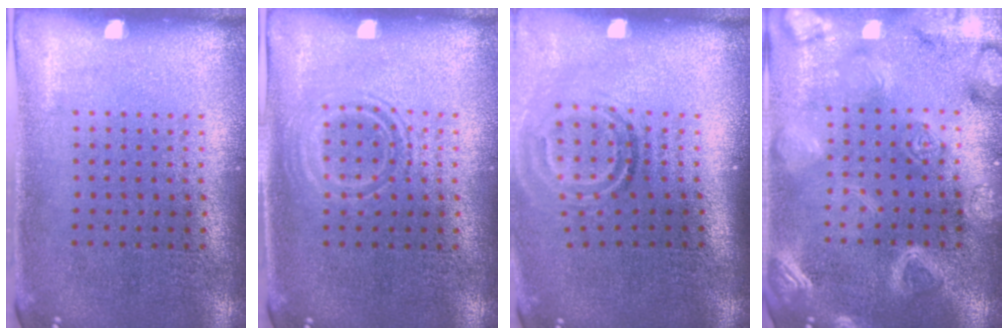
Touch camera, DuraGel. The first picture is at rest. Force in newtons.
{"total": 1.0, "press": 0.9, "slide": 0.3}
{"total": 1.9, "press": 1.2, "slide": 1.4}
{"total": 5.8, "press": 5.7, "slide": 0.8}